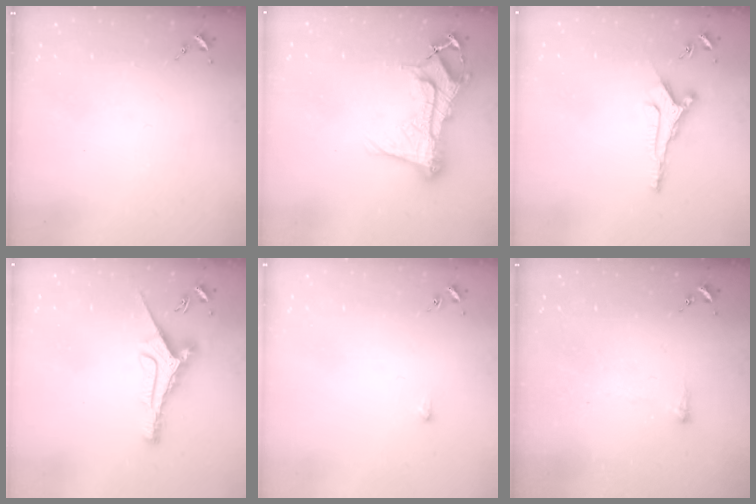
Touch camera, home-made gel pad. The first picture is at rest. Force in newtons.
{"total": 19.3, "press": 19.2, "slide": 1.9}
{"total": 8.4, "press": 8.4, "slide": 0.7}
{"total": 9.2, "press": 9.2, "slide": 0.5}
{"total": 2.9, "press": 2.8, "slide": 0.6}
{"total": 3.7, "press": 3.6, "slide": 0.8}